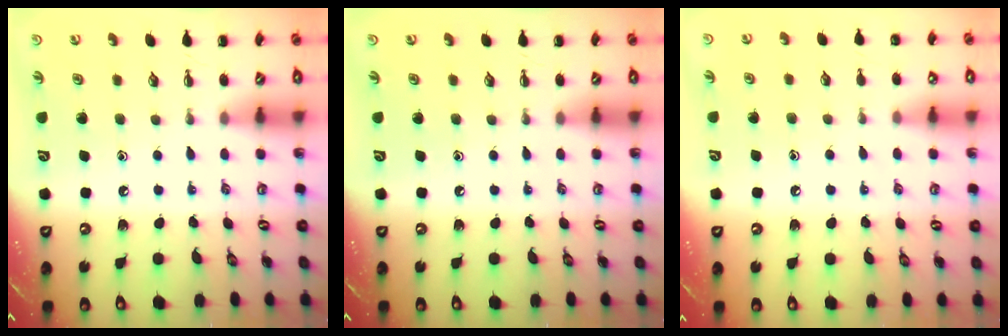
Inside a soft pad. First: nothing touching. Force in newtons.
{"total": 0.0}
{"total": 4.8, "press": 4.7, "slide": 1.2}